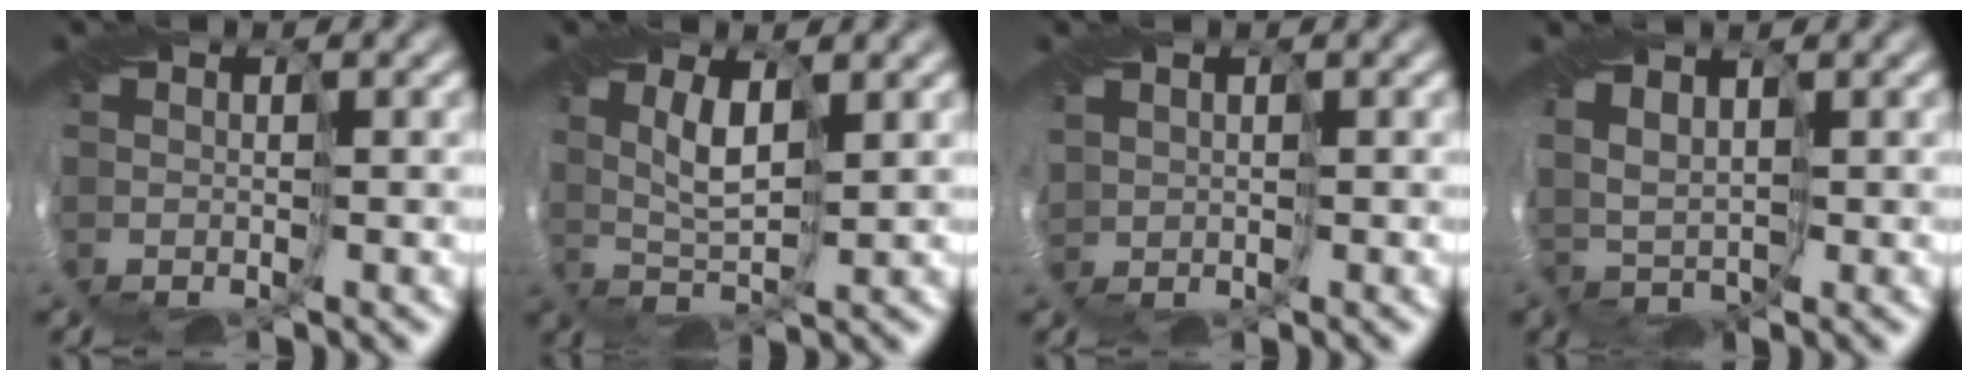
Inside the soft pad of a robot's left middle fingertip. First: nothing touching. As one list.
[{"total": 2.8, "force": [0.6, 1.1, 2.4], "torque": [-0.060, 0.000, 0.012]}, {"total": 1.1, "force": [0.5, 0.9, 0.1], "torque": [-0.008, 0.001, 0.013]}, {"total": 2.5, "force": [1.0, 1.5, 1.8], "torque": [-0.042, 0.001, 0.018]}]